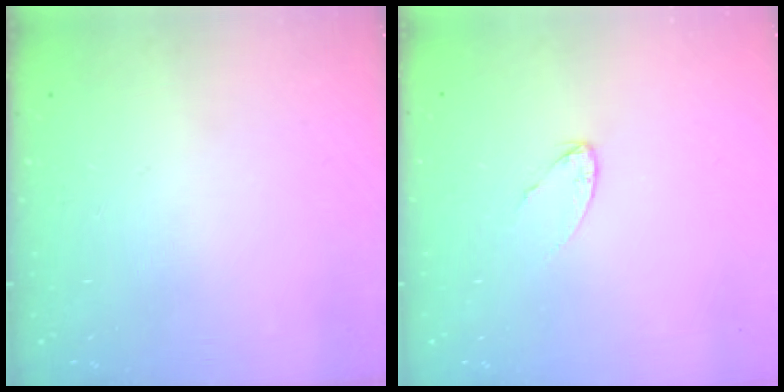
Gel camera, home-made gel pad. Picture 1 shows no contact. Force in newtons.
{"total": 3.3, "press": 3.3, "slide": 0.2}